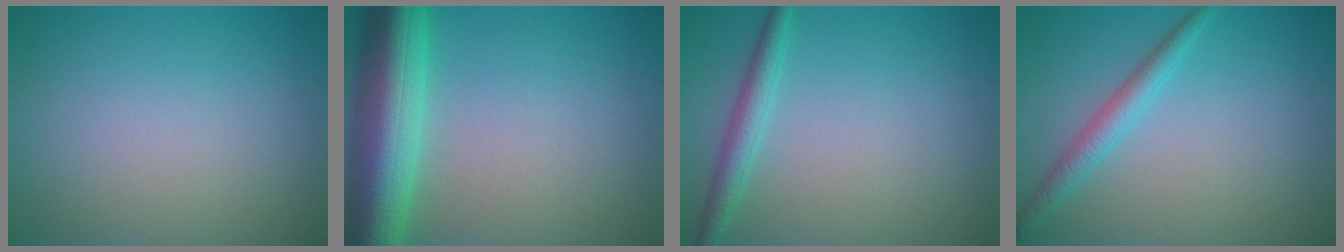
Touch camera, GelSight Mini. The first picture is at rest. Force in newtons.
{"total": 9.2, "press": 9.2, "slide": 0.4}
{"total": 2.3, "press": 2.3, "slide": 0.1}
{"total": 2.3, "press": 2.3, "slide": 0.2}